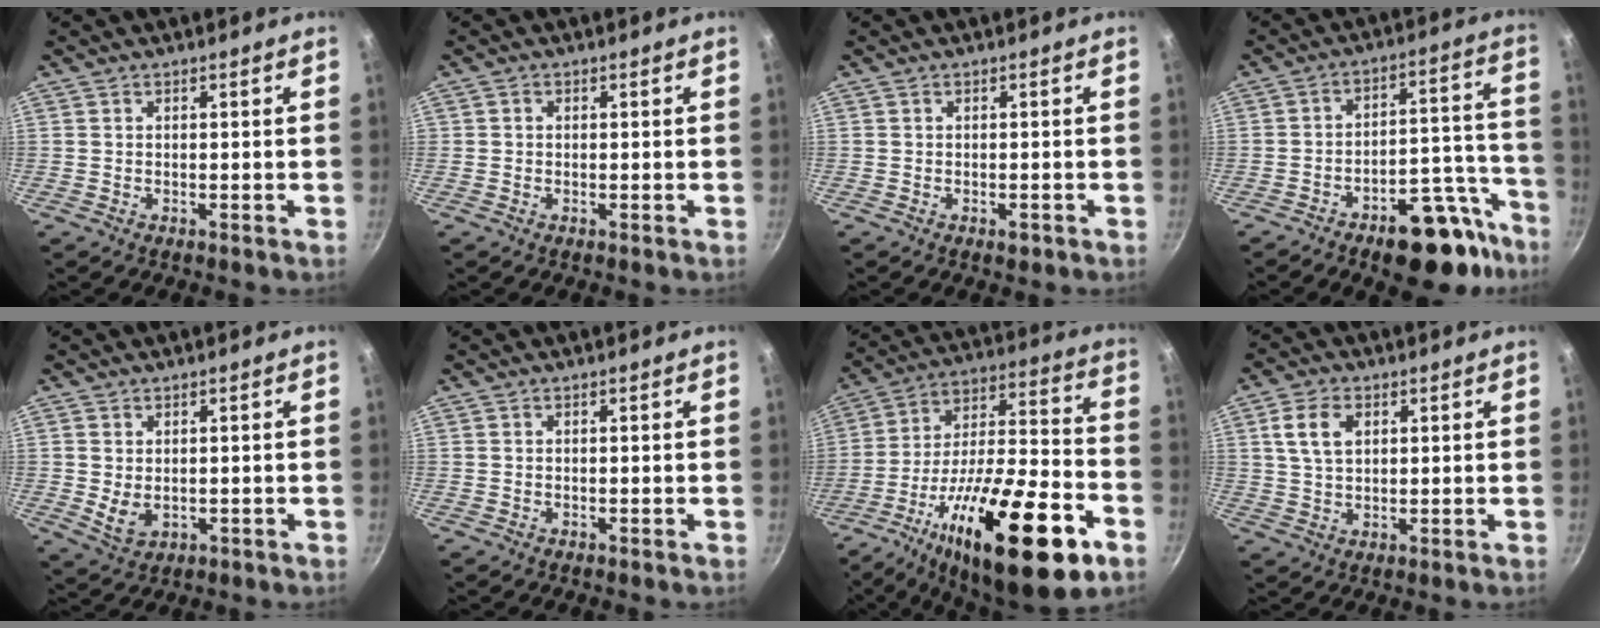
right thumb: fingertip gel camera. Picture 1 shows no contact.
{"total": 0.7, "force": [0.1, 0.6, 0.3], "torque": [-0.006, 0.004, 0.001]}
{"total": 1.3, "force": [-0.8, 0.6, 0.9], "torque": [-0.013, 0.002, -0.010]}
{"total": 18.6, "force": [-12.2, 8.0, 11.6], "torque": [-0.083, 0.095, -0.173]}
{"total": 4.0, "force": [0.0, 2.9, 2.8], "torque": [-0.049, -0.015, 0.011]}
{"total": 0.0}
{"total": 32.0, "force": [-14.5, 10.7, 26.4], "torque": [-0.396, 0.053, -0.232]}
{"total": 6.6, "force": [2.1, 4.3, 4.5], "torque": [-0.072, 0.002, 0.041]}